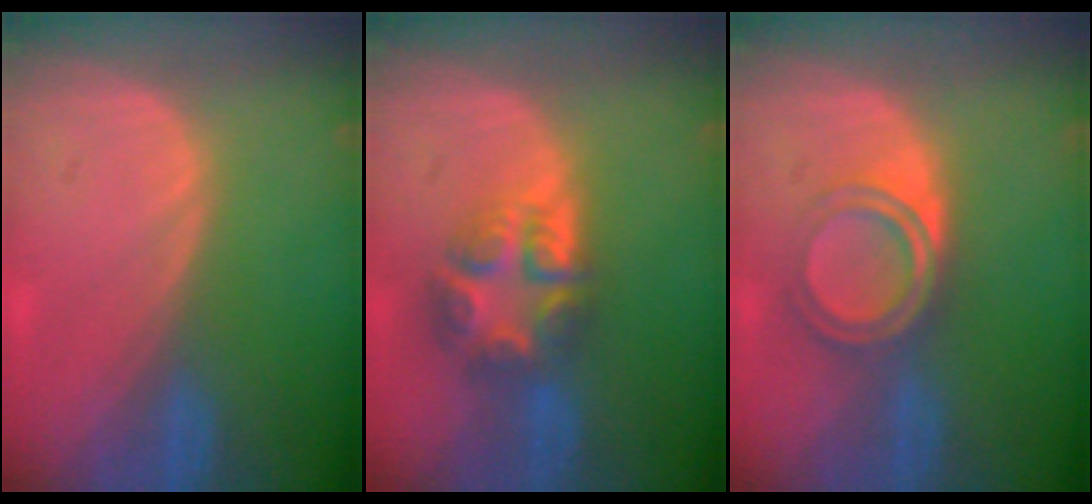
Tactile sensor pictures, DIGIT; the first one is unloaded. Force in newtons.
{"total": 7.6, "press": 6.6, "slide": 3.8}
{"total": 5.3, "press": 4.9, "slide": 1.9}